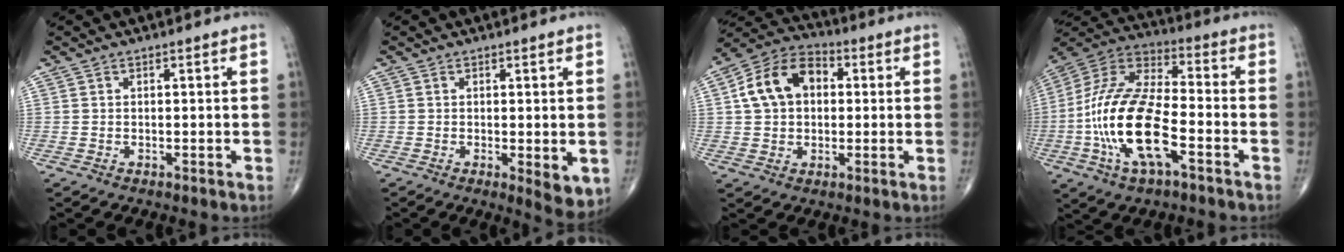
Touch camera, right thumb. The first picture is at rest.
{"total": 5.4, "force": [-1.0, 1.7, 5.0], "torque": [-0.063, -0.016, -0.012]}
{"total": 12.5, "force": [2.0, 9.0, 8.4], "torque": [-0.135, 0.025, 0.023]}
{"total": 20.1, "force": [-5.5, 8.5, 17.4], "torque": [-0.354, 0.033, -0.102]}